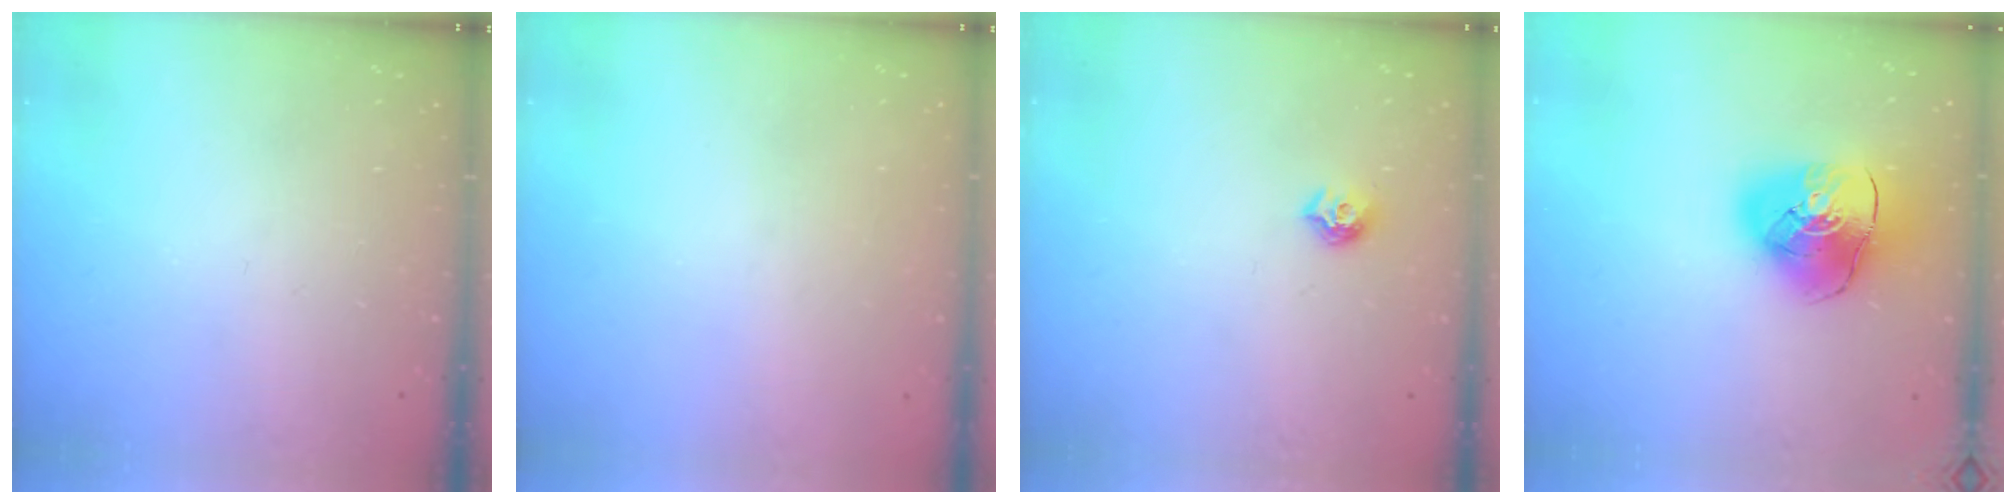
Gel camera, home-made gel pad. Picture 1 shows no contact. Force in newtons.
{"total": 0.9, "press": 0.9, "slide": 0.1}
{"total": 6.9, "press": 6.8, "slide": 0.7}
{"total": 15.0, "press": 14.8, "slide": 2.2}